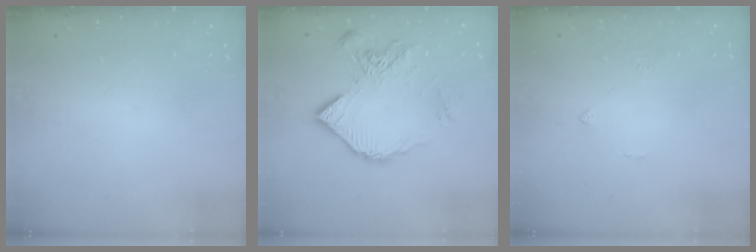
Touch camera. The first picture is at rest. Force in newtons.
{"total": 12.0, "press": 11.9, "slide": 1.3}
{"total": 1.6, "press": 1.5, "slide": 0.6}